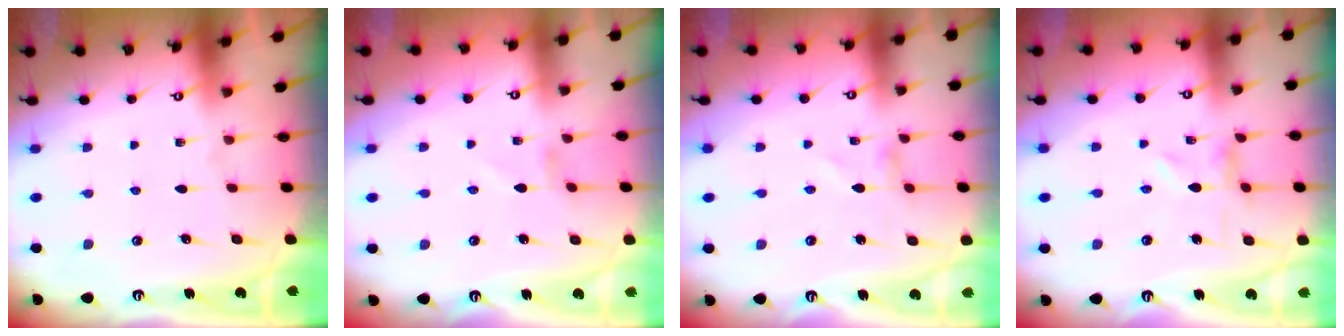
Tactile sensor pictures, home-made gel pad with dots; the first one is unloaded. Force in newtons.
{"total": 0.6, "press": 0.6, "slide": 0.3}
{"total": 0.0}
{"total": 0.7, "press": 0.7, "slide": 0.2}